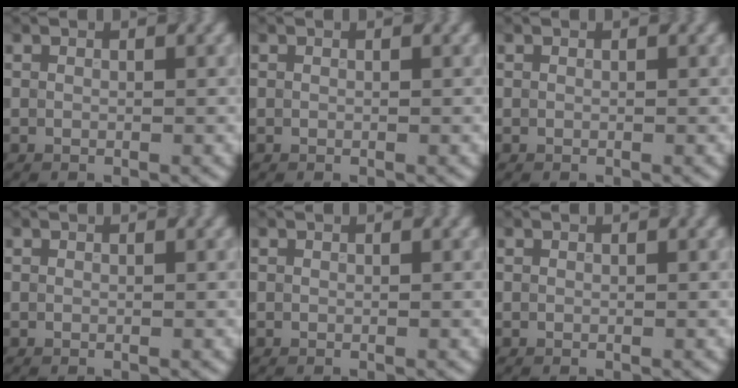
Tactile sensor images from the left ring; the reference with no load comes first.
{"total": 0.0}
{"total": 0.0}
{"total": 0.0}
{"total": 0.0}
{"total": 0.0}